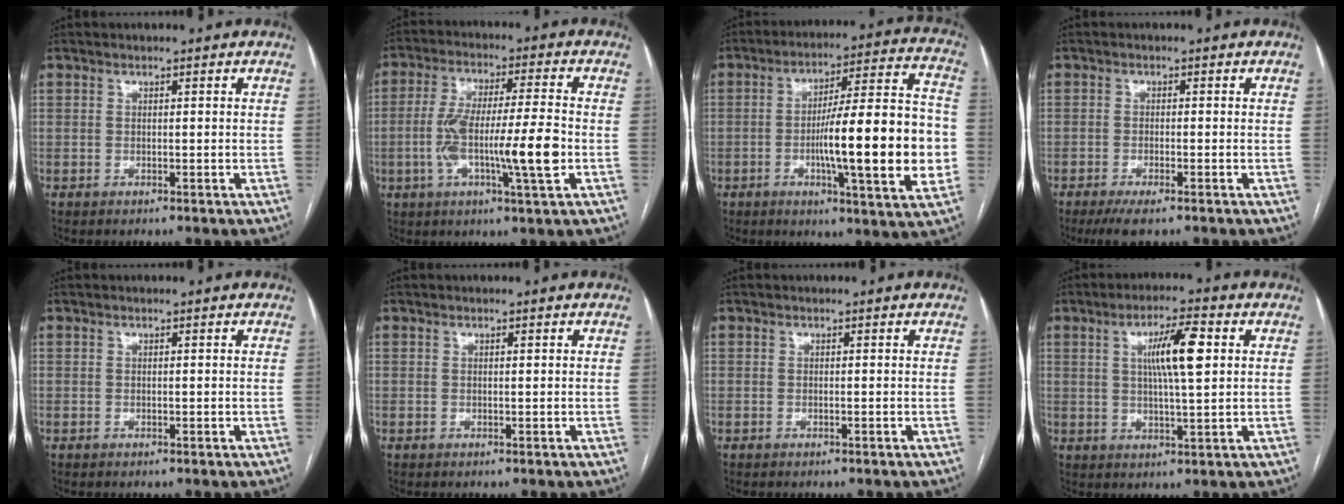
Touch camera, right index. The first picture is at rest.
{"total": 12.9, "force": [-2.7, 0.8, 12.6], "torque": [-0.232, 0.003, -0.050]}
{"total": 20.2, "force": [-3.3, 2.0, 19.8], "torque": [-0.267, 0.016, -0.046]}
{"total": 4.1, "force": [-2.7, 0.6, 3.0], "torque": [-0.055, -0.010, -0.047]}
{"total": 0.0}
{"total": 0.0}
{"total": 0.0}
{"total": 8.3, "force": [2.1, 0.8, 8.0], "torque": [-0.141, 0.007, 0.036]}